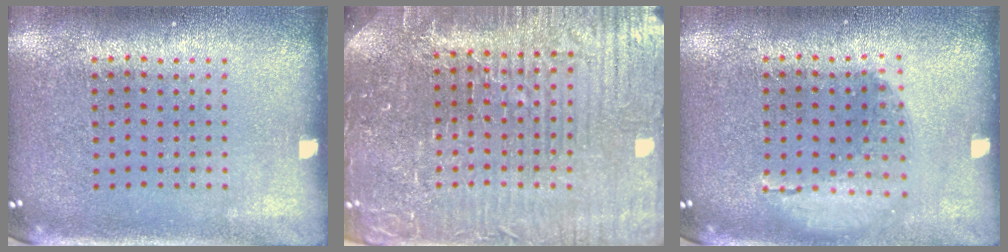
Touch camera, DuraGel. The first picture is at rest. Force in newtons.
{"total": 5.4, "press": 5.1, "slide": 1.8}
{"total": 1.2, "press": 1.2, "slide": 0.3}